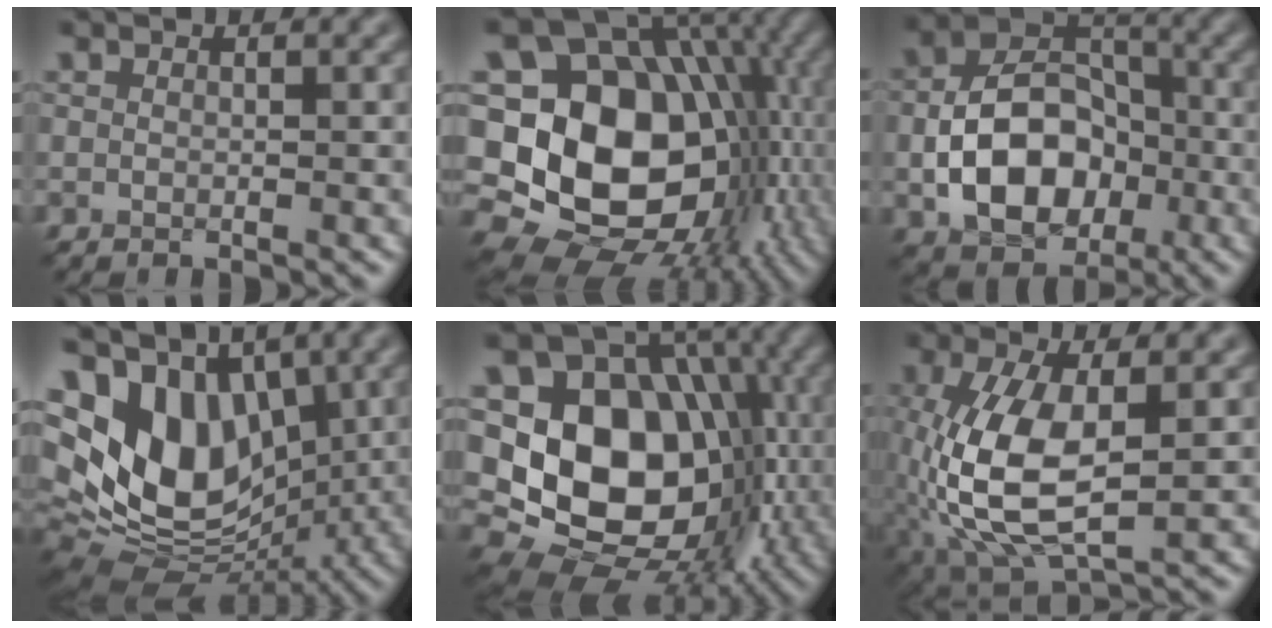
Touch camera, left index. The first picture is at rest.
{"total": 21.5, "force": [-1.8, 17.7, 11.9], "torque": [-0.193, 0.011, -0.044]}
{"total": 9.4, "force": [-2.4, 6.5, 6.4], "torque": [-0.113, 0.008, -0.042]}
{"total": 14.6, "force": [2.5, 10.2, 10.1], "torque": [-0.194, 0.010, 0.061]}
{"total": 16.3, "force": [-1.3, 12.8, 10.1], "torque": [-0.156, -0.008, -0.019]}
{"total": 9.3, "force": [-1.1, 4.2, 8.3], "torque": [-0.195, -0.005, -0.017]}